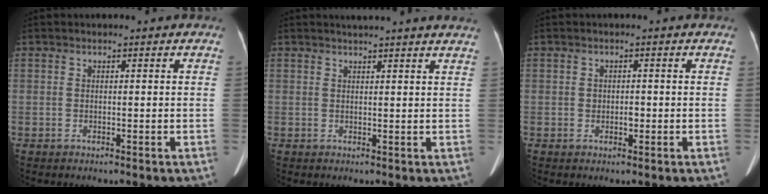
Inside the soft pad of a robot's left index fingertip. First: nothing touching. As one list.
[{"total": 7.8, "force": [7.1, -0.7, 3.1], "torque": [-0.039, 0.014, 0.069]}, {"total": 1.4, "force": [-0.3, 1.0, 0.9], "torque": [-0.014, 0.002, -0.002]}]